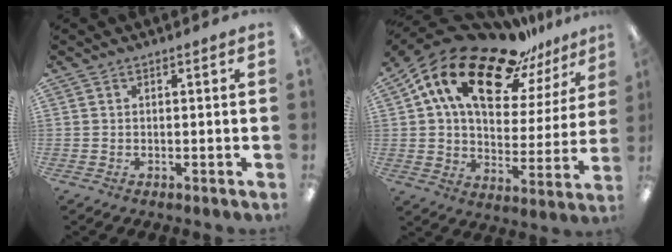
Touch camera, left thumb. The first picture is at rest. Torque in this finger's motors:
{"motor_torque": [0.71, 0.69, 1.62, -1.16, 0.33]}